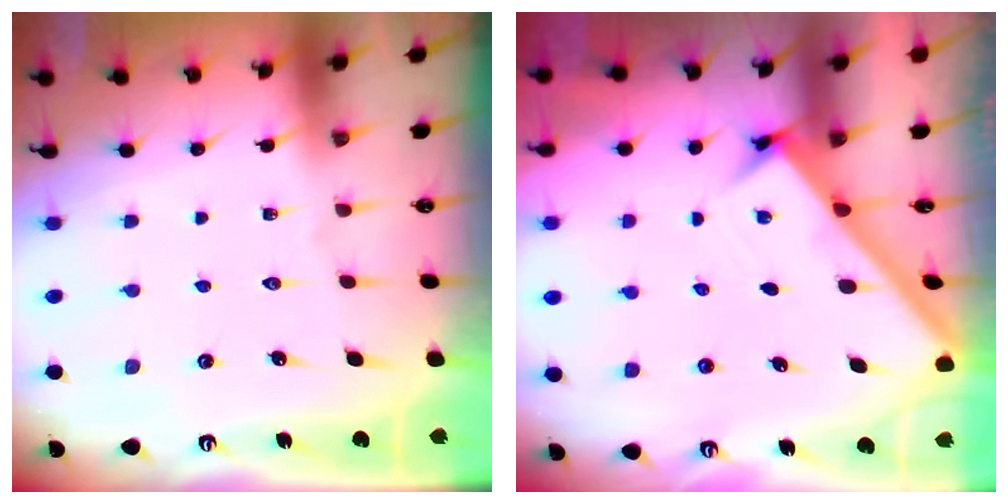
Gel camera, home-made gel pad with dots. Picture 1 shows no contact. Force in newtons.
{"total": 2.6, "press": 2.6, "slide": 0.3}